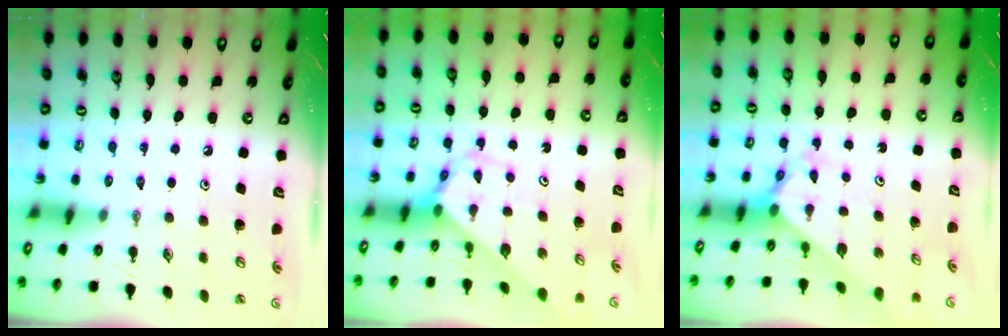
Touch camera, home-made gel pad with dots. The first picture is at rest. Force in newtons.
{"total": 2.8, "press": 2.8, "slide": 0.1}
{"total": 2.3, "press": 2.3, "slide": 0.2}